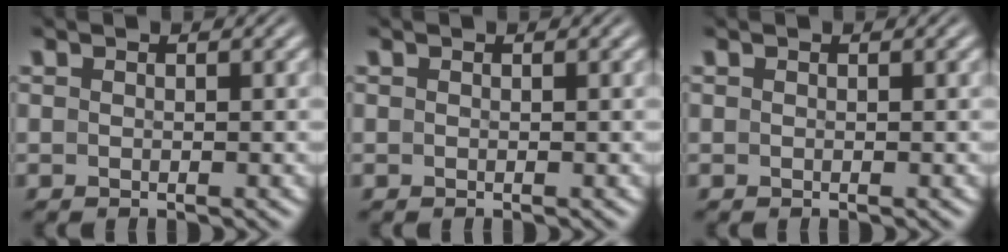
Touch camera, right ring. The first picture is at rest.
{"total": 0.0}
{"total": 0.0}